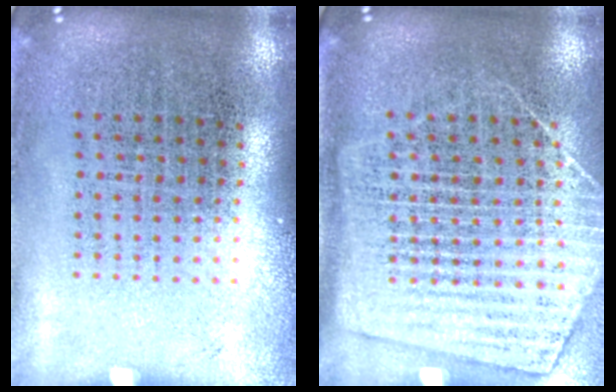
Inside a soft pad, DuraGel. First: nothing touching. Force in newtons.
{"total": 1.9, "press": 1.6, "slide": 0.9}